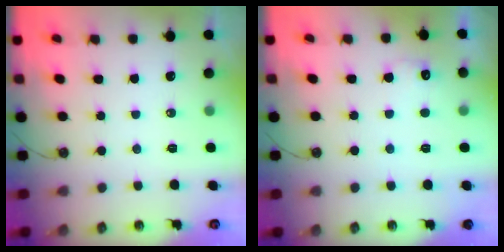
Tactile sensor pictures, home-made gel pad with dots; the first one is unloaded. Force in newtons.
{"total": 5.5, "press": 5.4, "slide": 1.2}